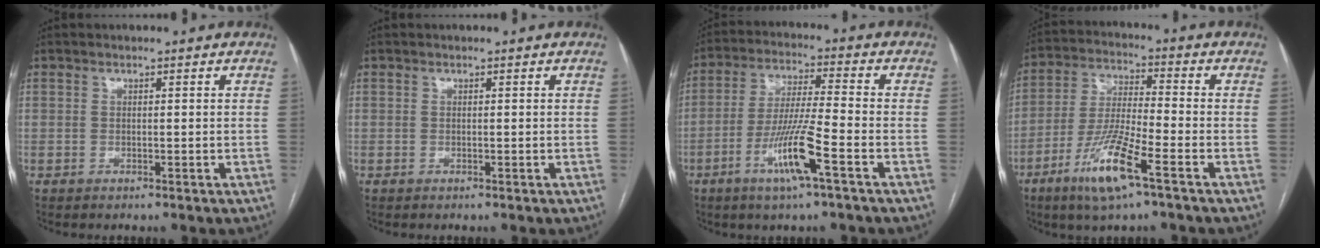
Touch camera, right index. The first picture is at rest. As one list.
[{"total": 0.0}, {"total": 10.3, "force": [-4.7, -0.2, 9.2], "torque": [-0.179, -0.010, -0.092]}, {"total": 11.2, "force": [-6.1, 1.4, 9.3], "torque": [-0.192, -0.015, -0.116]}]